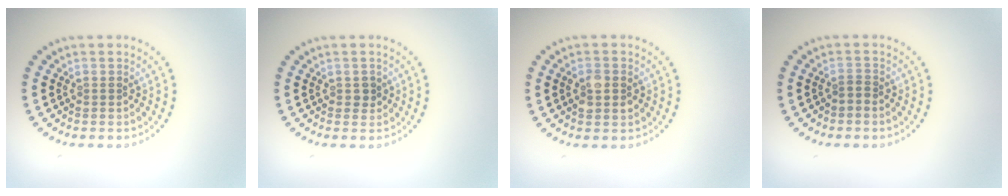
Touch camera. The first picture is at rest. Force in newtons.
{"total": 1.0, "press": 0.9, "slide": 0.3}
{"total": 2.7, "press": 2.7, "slide": 0.1}
{"total": 0.6, "press": 0.4, "slide": 0.5}